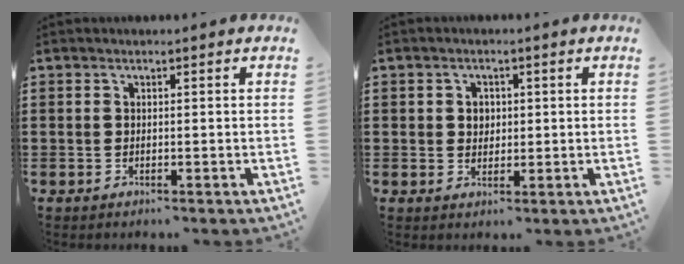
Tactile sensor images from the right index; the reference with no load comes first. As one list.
[{"total": 1.9, "force": [0.4, 1.7, 0.8], "torque": [-0.021, 0.011, 0.005]}]